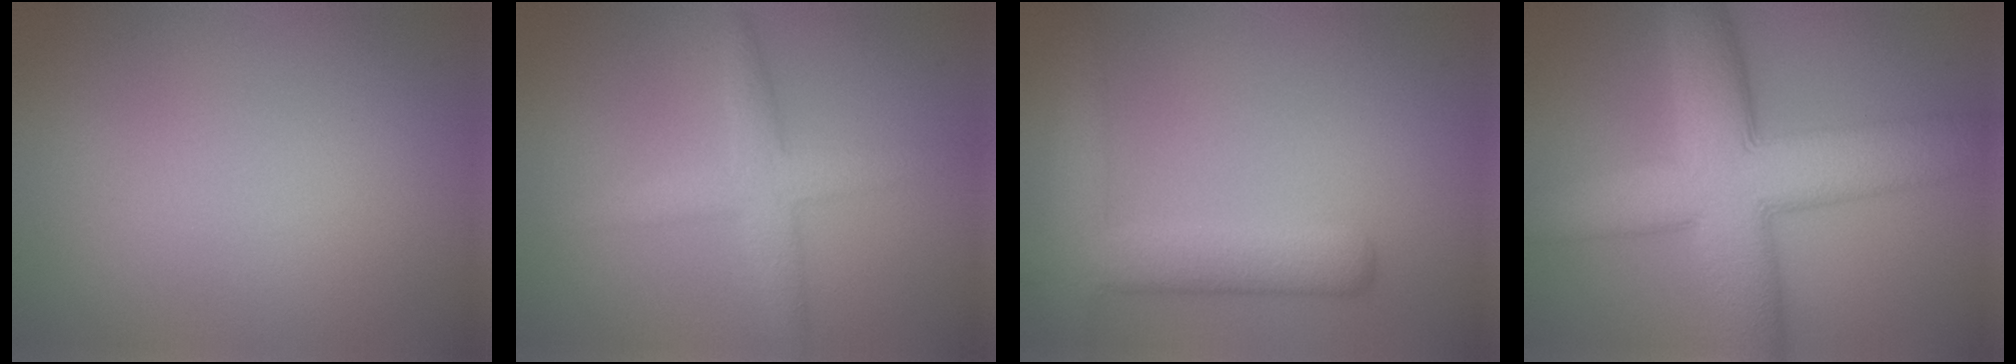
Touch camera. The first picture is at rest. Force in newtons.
{"total": 3.2, "press": 3.2, "slide": 0.2}
{"total": 5.3, "press": 5.3, "slide": 0.4}
{"total": 11.2, "press": 11.2, "slide": 0.5}